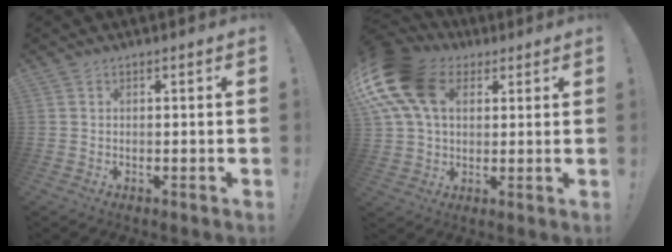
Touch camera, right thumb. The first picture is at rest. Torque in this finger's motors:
{"motor_torque": [2.44, 2.57, 2.19, 0.35, 0.56]}